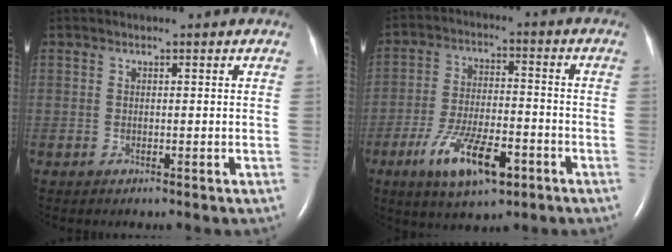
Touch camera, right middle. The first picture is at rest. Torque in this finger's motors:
{"motor_torque": [1.18, -0.96, 0.58, 0.20]}